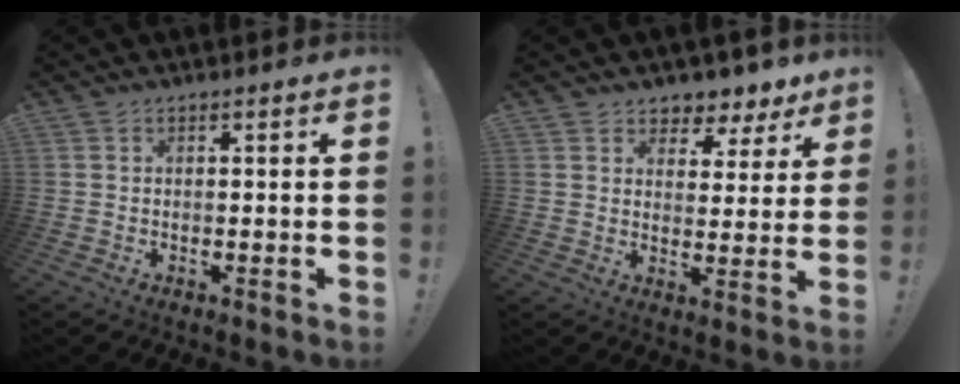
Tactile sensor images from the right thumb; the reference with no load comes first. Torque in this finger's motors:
{"motor_torque": [-0.02, 0.18, 0.12, 0.00, -0.02]}